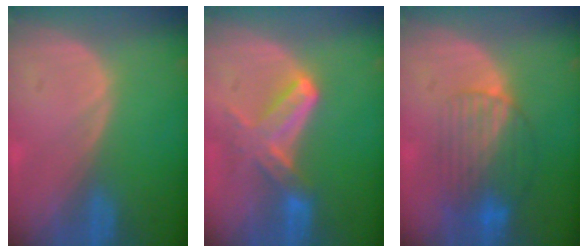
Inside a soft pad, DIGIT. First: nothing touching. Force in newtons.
{"total": 6.1, "press": 6.1, "slide": 0.1}
{"total": 8.2, "press": 7.4, "slide": 3.5}